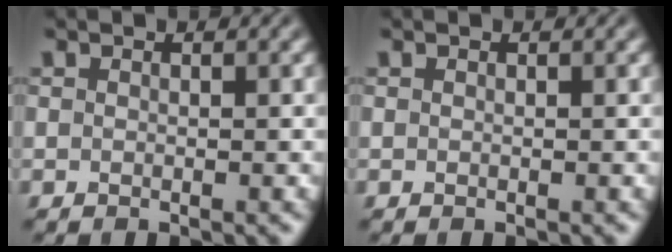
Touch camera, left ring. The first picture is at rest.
{"total": 0.0}